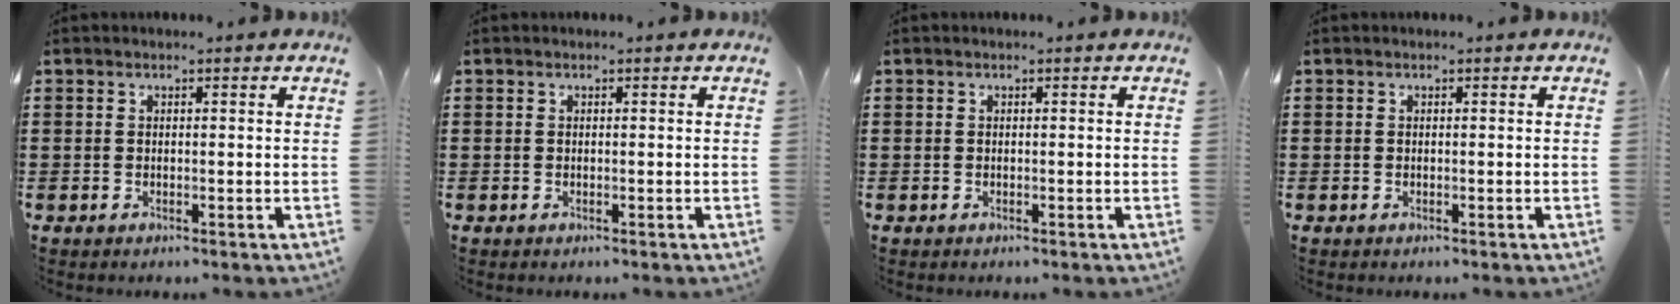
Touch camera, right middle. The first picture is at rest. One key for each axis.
{"total": 0.0}
{"total": 0.0}
{"total": 0.0}